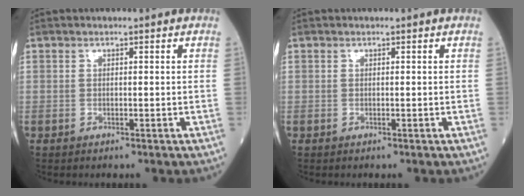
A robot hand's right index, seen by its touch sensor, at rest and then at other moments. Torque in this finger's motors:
{"motor_torque": [0.00, 0.00, 0.00, 0.00]}